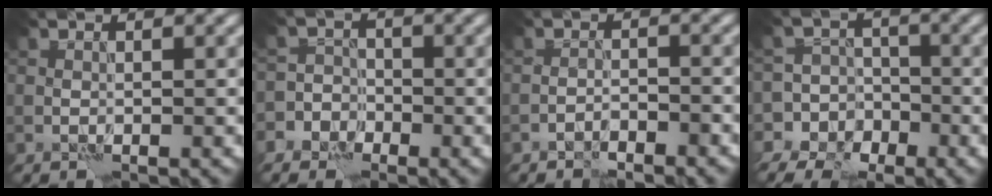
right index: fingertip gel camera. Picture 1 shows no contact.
{"total": 4.0, "force": [-2.5, 3.2, 0.2], "torque": [0.036, -0.002, -0.056]}
{"total": 1.6, "force": [-1.6, 0.3, 0.3], "torque": [0.003, 0.006, -0.029]}
{"total": 9.0, "force": [-5.1, 7.5, 0.5], "torque": [0.004, -0.009, -0.103]}